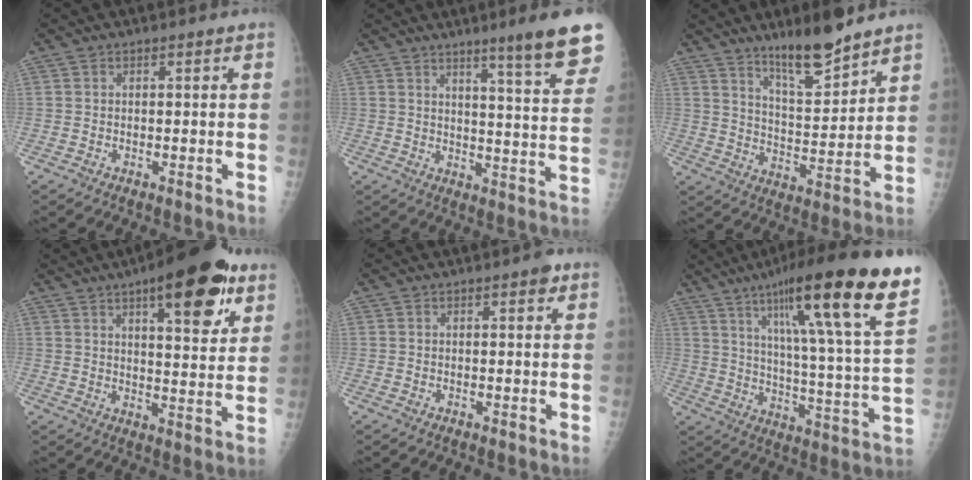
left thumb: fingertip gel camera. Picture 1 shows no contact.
{"total": 13.4, "force": [9.1, 0.5, 9.8], "torque": [-0.114, -0.055, 0.117]}
{"total": 11.3, "force": [9.0, 2.0, 6.6], "torque": [-0.097, -0.072, 0.160]}
{"total": 17.0, "force": [9.1, 5.6, 13.2], "torque": [-0.150, -0.035, 0.127]}
{"total": 1.7, "force": [0.8, 0.6, 1.3], "torque": [-0.012, 0.000, 0.008]}
{"total": 25.5, "force": [15.0, 1.9, 20.5], "torque": [-0.301, -0.046, 0.229]}